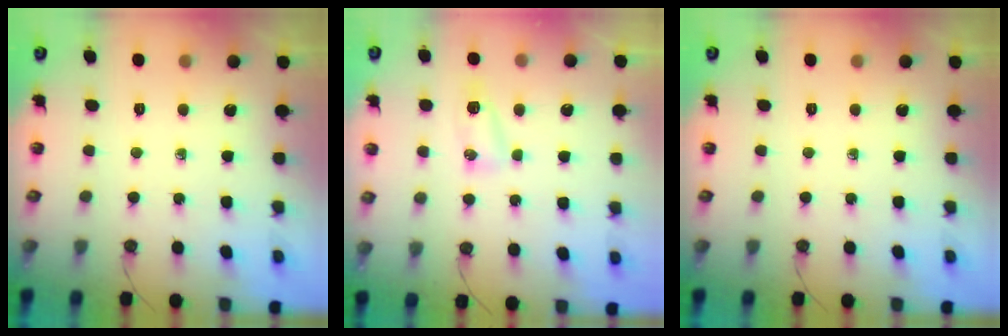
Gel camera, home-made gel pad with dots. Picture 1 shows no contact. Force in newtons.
{"total": 7.9, "press": 5.6, "slide": 5.6}
{"total": 0.0}